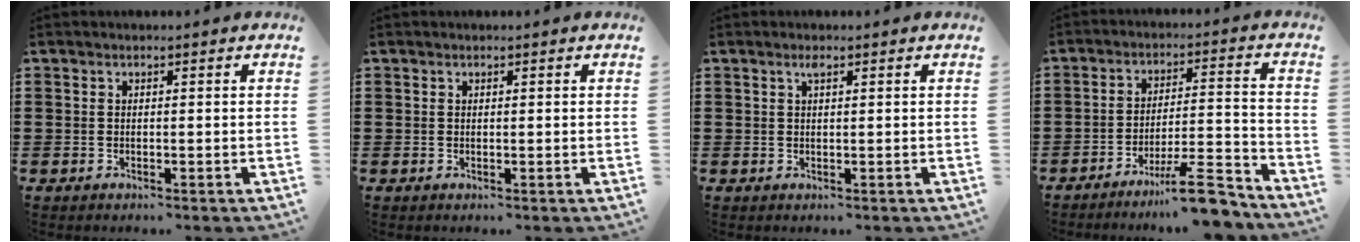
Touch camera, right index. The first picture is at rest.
{"total": 0.0}
{"total": 1.0, "force": [0.5, 0.2, 0.8], "torque": [-0.018, 0.002, 0.010]}
{"total": 10.1, "force": [-8.0, 0.9, 6.1], "torque": [-0.085, 0.023, -0.145]}